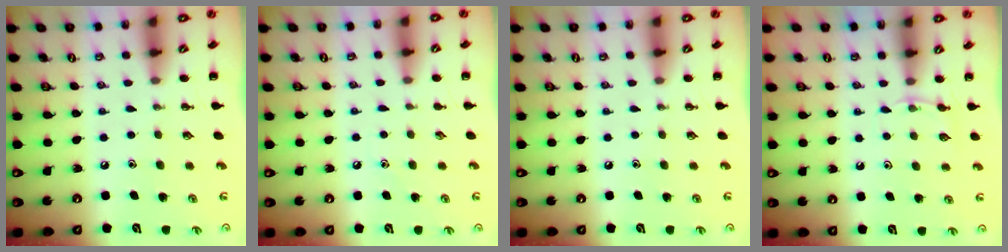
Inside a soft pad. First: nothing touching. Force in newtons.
{"total": 4.7, "press": 4.4, "slide": 1.7}
{"total": 0.0}
{"total": 3.6, "press": 3.5, "slide": 1.0}